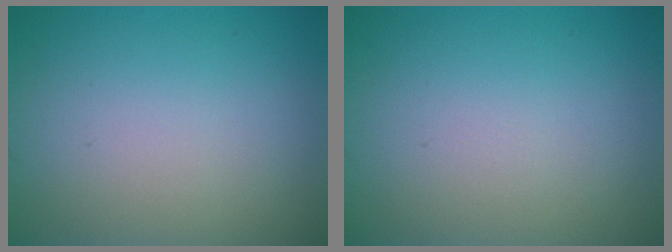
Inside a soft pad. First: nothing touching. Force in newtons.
{"total": 0.0}